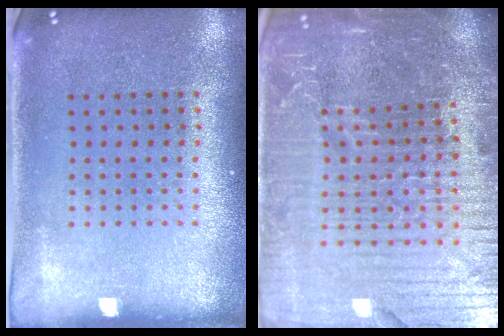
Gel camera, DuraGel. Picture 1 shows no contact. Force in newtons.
{"total": 6.5, "press": 5.7, "slide": 3.1}